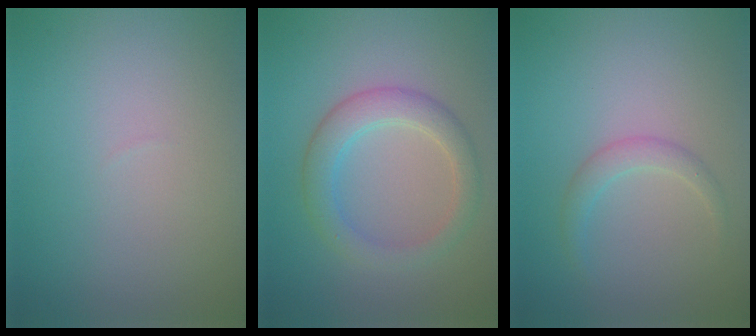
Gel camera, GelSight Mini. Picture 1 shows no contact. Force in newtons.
{"total": 3.6, "press": 3.6, "slide": 0.2}
{"total": 1.5, "press": 1.5, "slide": 0.1}